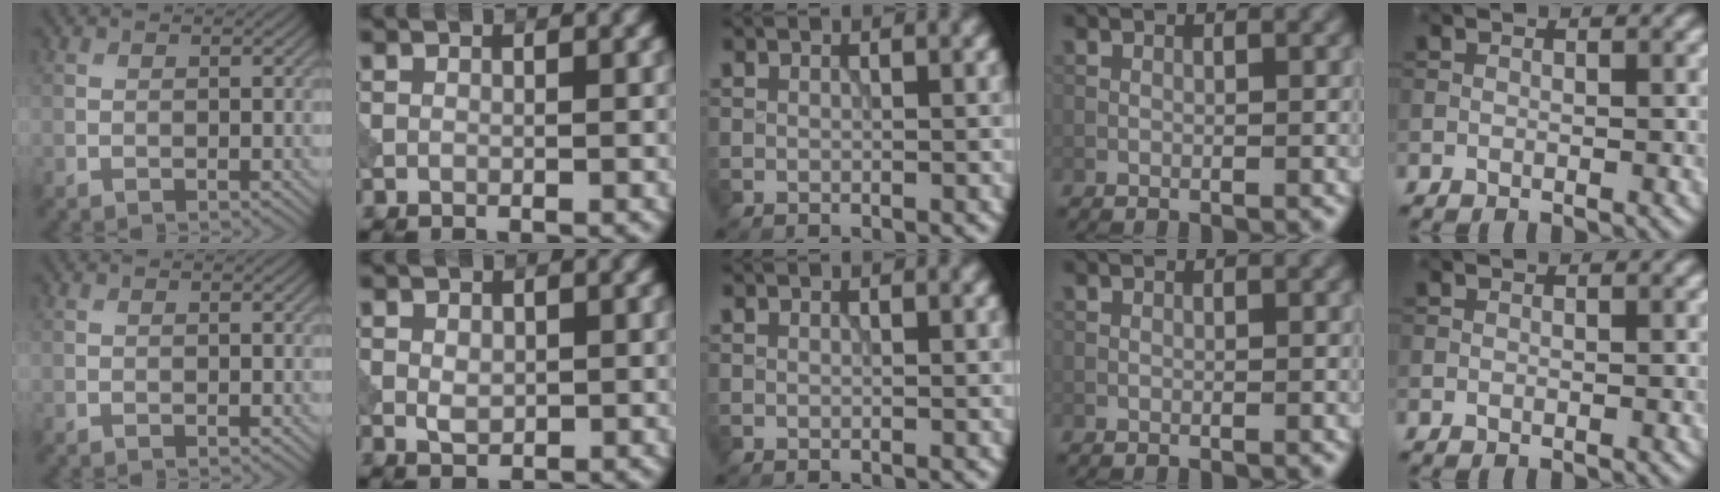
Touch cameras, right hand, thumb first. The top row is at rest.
{"index": {"total": 1.6, "force": [0.1, 1.1, 1.2], "torque": [-0.022, -0.001, 0.004]}}